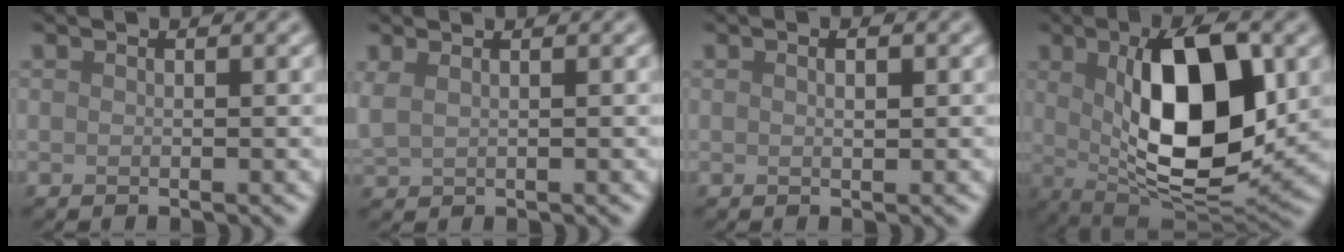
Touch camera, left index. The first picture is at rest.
{"total": 1.6, "force": [1.0, 0.7, 1.0], "torque": [-0.024, 0.007, 0.021]}
{"total": 1.2, "force": [0.2, 0.3, 1.1], "torque": [-0.014, -0.002, 0.004]}
{"total": 12.0, "force": [1.6, 5.0, 10.8], "torque": [-0.175, 0.000, 0.028]}